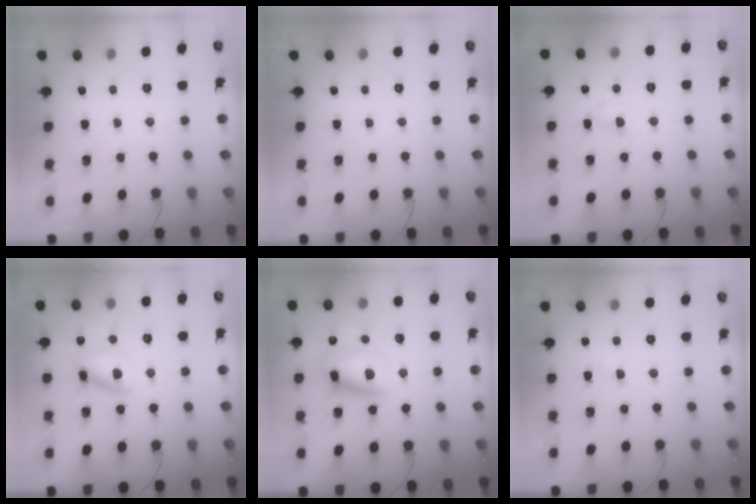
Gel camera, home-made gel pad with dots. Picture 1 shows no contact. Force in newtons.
{"total": 0.0}
{"total": 1.6, "press": 1.4, "slide": 0.8}
{"total": 9.6, "press": 9.4, "slide": 1.8}
{"total": 10.6, "press": 10.4, "slide": 2.3}
{"total": 1.2, "press": 1.0, "slide": 0.6}